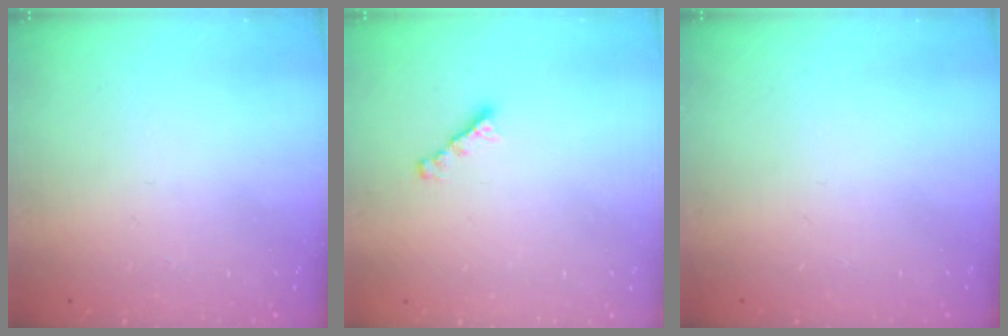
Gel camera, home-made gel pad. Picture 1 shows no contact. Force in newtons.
{"total": 3.0, "press": 3.0, "slide": 0.1}
{"total": 0.0}